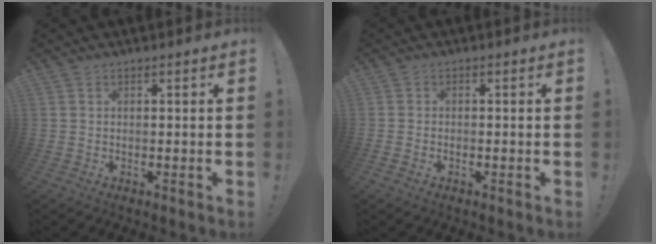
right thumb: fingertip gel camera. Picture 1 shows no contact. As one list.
[{"total": 11.6, "force": [-4.5, 8.1, 7.0], "torque": [-0.154, 0.023, -0.080]}]